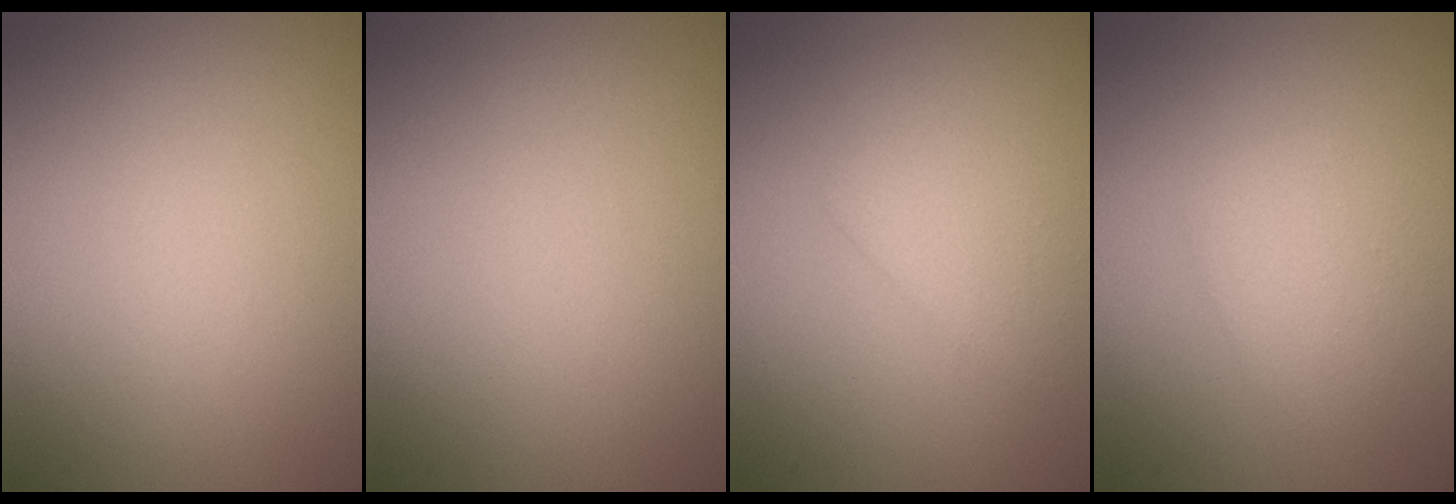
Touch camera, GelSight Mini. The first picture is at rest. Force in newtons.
{"total": 0.0}
{"total": 2.2, "press": 2.2, "slide": 0.1}
{"total": 2.1, "press": 2.1, "slide": 0.2}